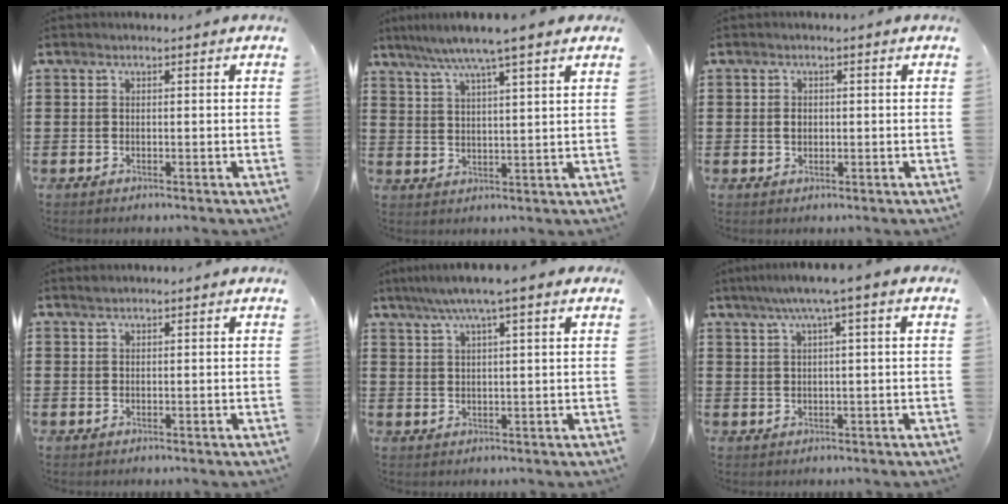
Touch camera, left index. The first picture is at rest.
{"total": 6.3, "force": [4.9, -0.3, 4.0], "torque": [-0.092, -0.015, 0.082]}
{"total": 1.4, "force": [0.1, 1.1, 0.9], "torque": [-0.021, 0.007, -0.001]}
{"total": 0.8, "force": [0.7, 0.3, 0.3], "torque": [-0.007, 0.002, 0.013]}
{"total": 4.8, "force": [3.2, 0.0, 3.6], "torque": [-0.077, 0.000, 0.054]}
{"total": 3.7, "force": [1.5, -0.2, 3.4], "torque": [-0.067, 0.000, 0.023]}